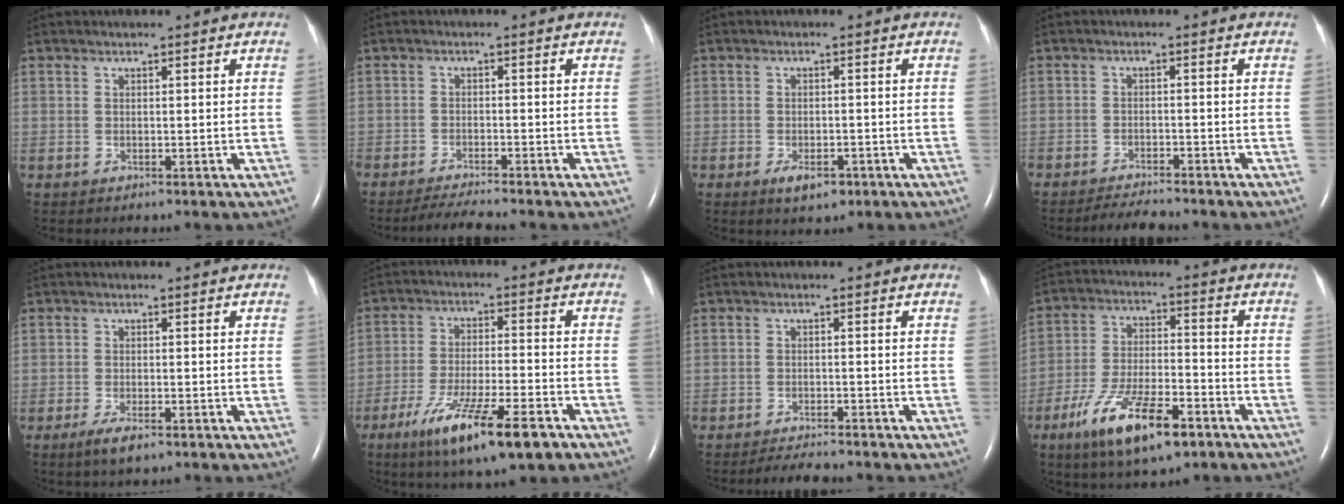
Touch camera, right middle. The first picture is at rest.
{"total": 4.3, "force": [-3.9, -0.3, 1.6], "torque": [-0.034, -0.018, -0.068]}
{"total": 3.3, "force": [-1.9, 1.5, 2.3], "torque": [-0.039, -0.002, -0.025]}
{"total": 4.4, "force": [-4.1, 0.3, 1.6], "torque": [-0.032, -0.016, -0.068]}
{"total": 3.3, "force": [-2.1, 1.0, 2.4], "torque": [-0.049, -0.005, -0.035]}
{"total": 13.7, "force": [-8.2, 1.7, 10.8], "torque": [-0.189, -0.030, -0.137]}
{"total": 3.4, "force": [-3.2, 0.1, 0.9], "torque": [-0.022, -0.014, -0.053]}
{"total": 13.4, "force": [-7.9, 3.7, 10.2], "torque": [-0.195, -0.009, -0.134]}